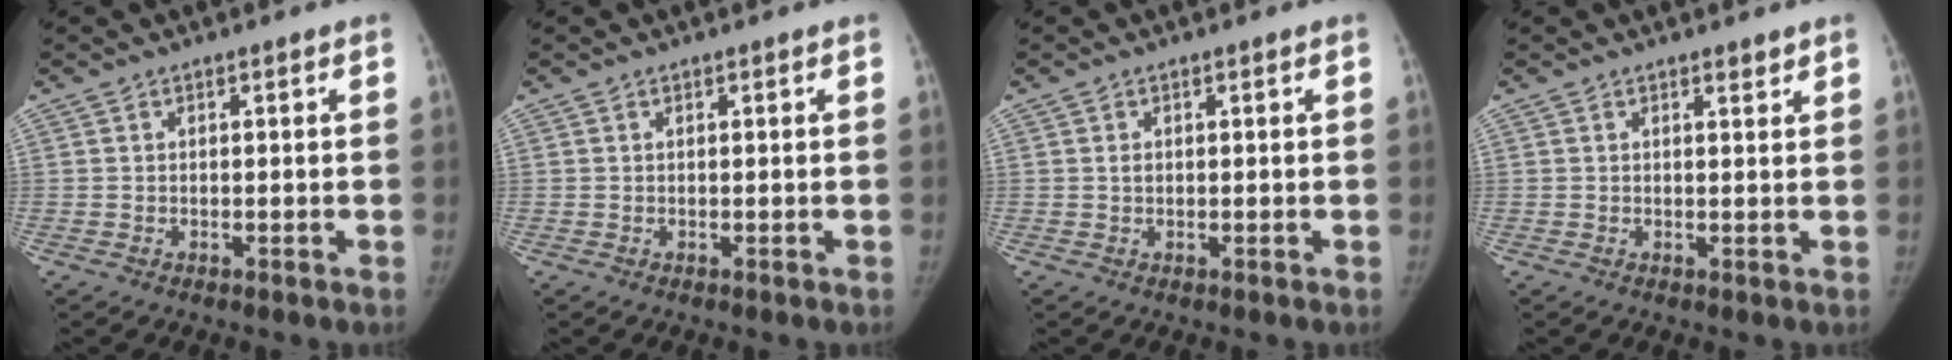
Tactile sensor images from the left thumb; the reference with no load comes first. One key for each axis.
{"total": 0.0}
{"total": 0.8, "fx": 0.2, "fy": 0.6, "fz": 0.5, "tx": -0.007, "ty": 0.001, "tz": 0.004}
{"total": 1.3, "fx": 1.1, "fy": 0.4, "fz": 0.6, "tx": -0.005, "ty": -0.009, "tz": 0.017}